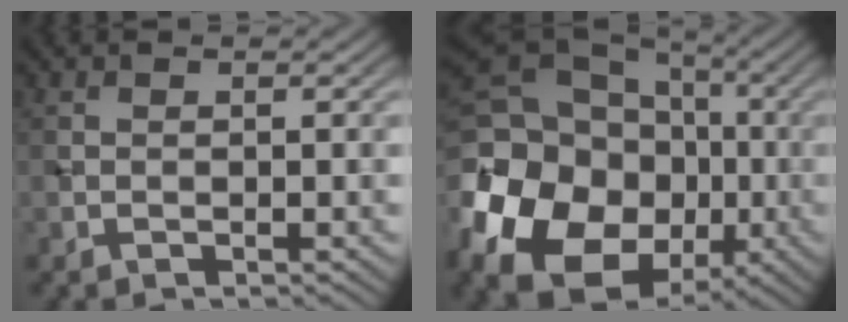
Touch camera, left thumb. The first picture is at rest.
{"total": 22.8, "force": [-6.1, 18.1, 12.4], "torque": [-0.273, -0.027, -0.130]}